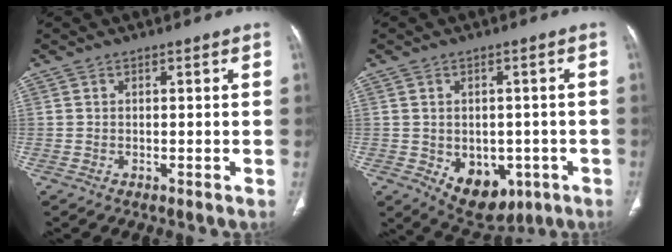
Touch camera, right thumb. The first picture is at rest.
{"total": 10.6, "force": [-3.6, 7.4, 6.7], "torque": [-0.066, 0.009, -0.031]}